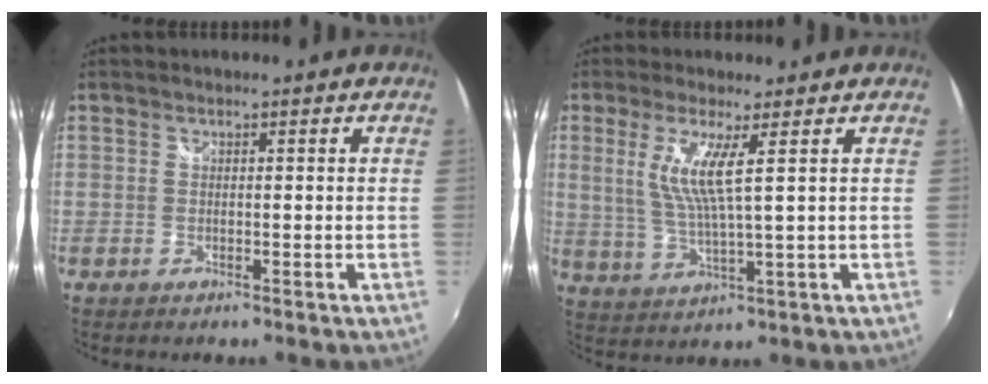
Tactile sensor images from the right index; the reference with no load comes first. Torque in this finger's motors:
{"motor_torque": [0.05, 0.06, 0.24, 0.10]}